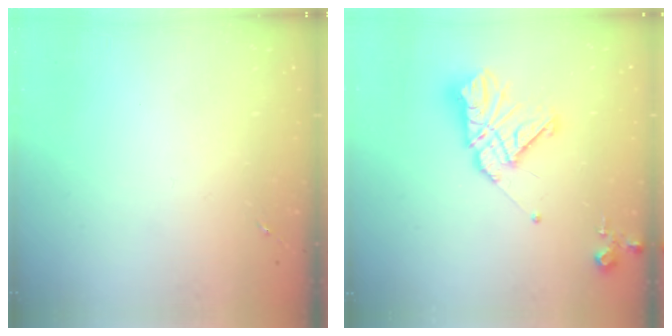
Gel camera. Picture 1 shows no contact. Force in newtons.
{"total": 14.7, "press": 14.6, "slide": 1.4}